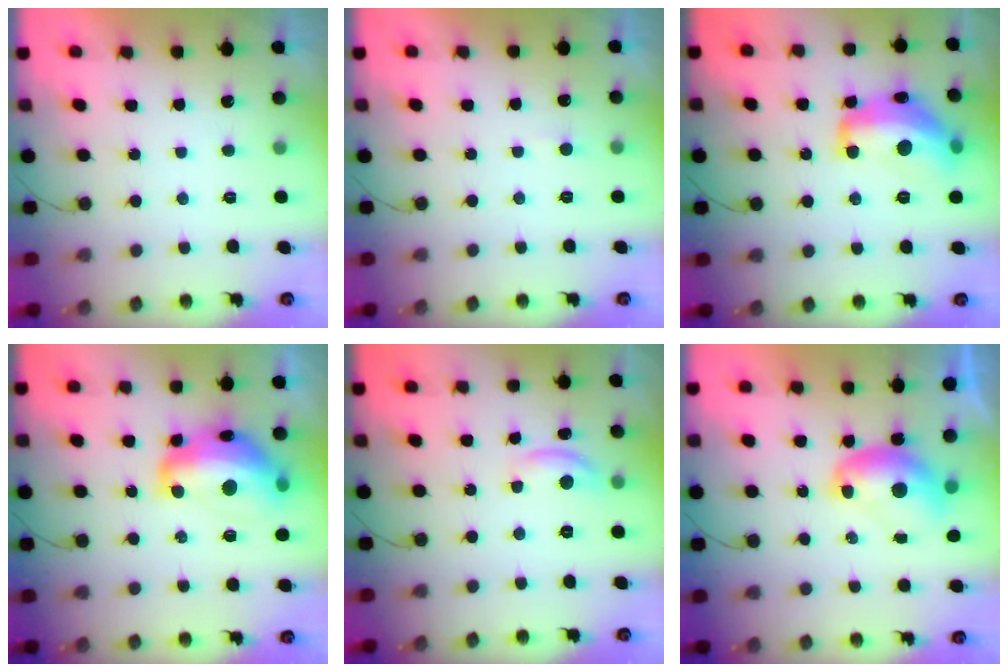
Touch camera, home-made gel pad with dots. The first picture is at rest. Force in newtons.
{"total": 2.9, "press": 2.9, "slide": 0.3}
{"total": 18.4, "press": 18.4, "slide": 1.0}
{"total": 17.5, "press": 17.5, "slide": 1.4}
{"total": 6.1, "press": 6.1, "slide": 0.5}
{"total": 8.3, "press": 8.2, "slide": 1.1}